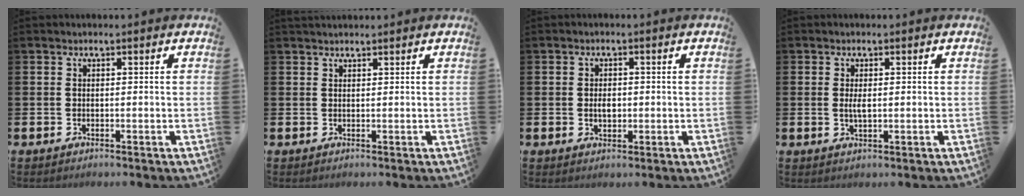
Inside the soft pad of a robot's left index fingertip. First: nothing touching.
{"total": 1.0, "force": [1.0, 0.1, 0.1], "torque": [0.008, -0.002, 0.016]}
{"total": 2.1, "force": [0.0, 1.4, 1.6], "torque": [-0.012, -0.001, -0.006]}
{"total": 1.8, "force": [0.2, 0.6, 1.7], "torque": [-0.030, 0.001, 0.002]}